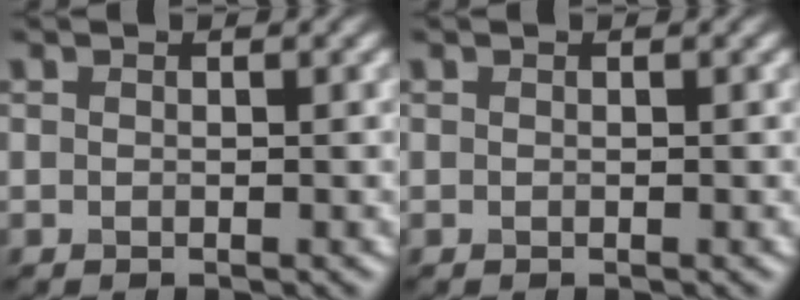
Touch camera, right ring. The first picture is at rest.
{"total": 0.0}